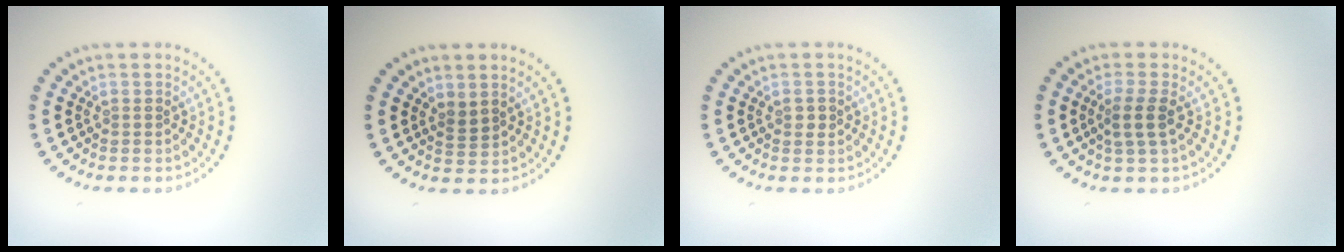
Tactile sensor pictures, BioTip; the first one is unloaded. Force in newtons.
{"total": 1.2, "press": 1.0, "slide": 0.7}
{"total": 1.0, "press": 1.0, "slide": 0.0}
{"total": 2.2, "press": 1.9, "slide": 1.3}